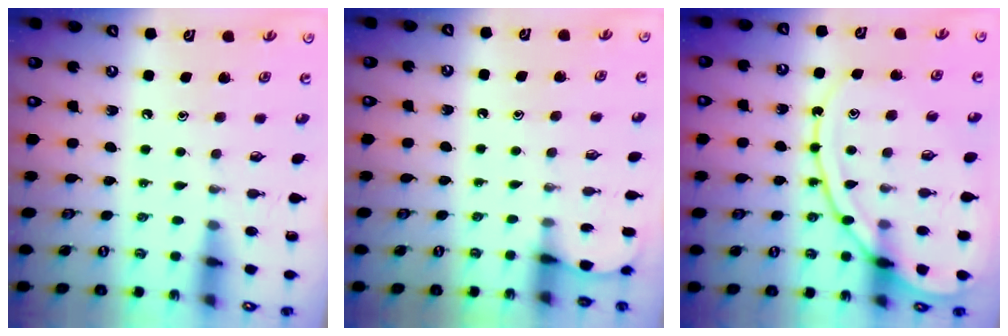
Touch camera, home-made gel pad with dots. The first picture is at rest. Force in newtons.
{"total": 2.4, "press": 2.4, "slide": 0.2}
{"total": 12.8, "press": 12.8, "slide": 1.0}